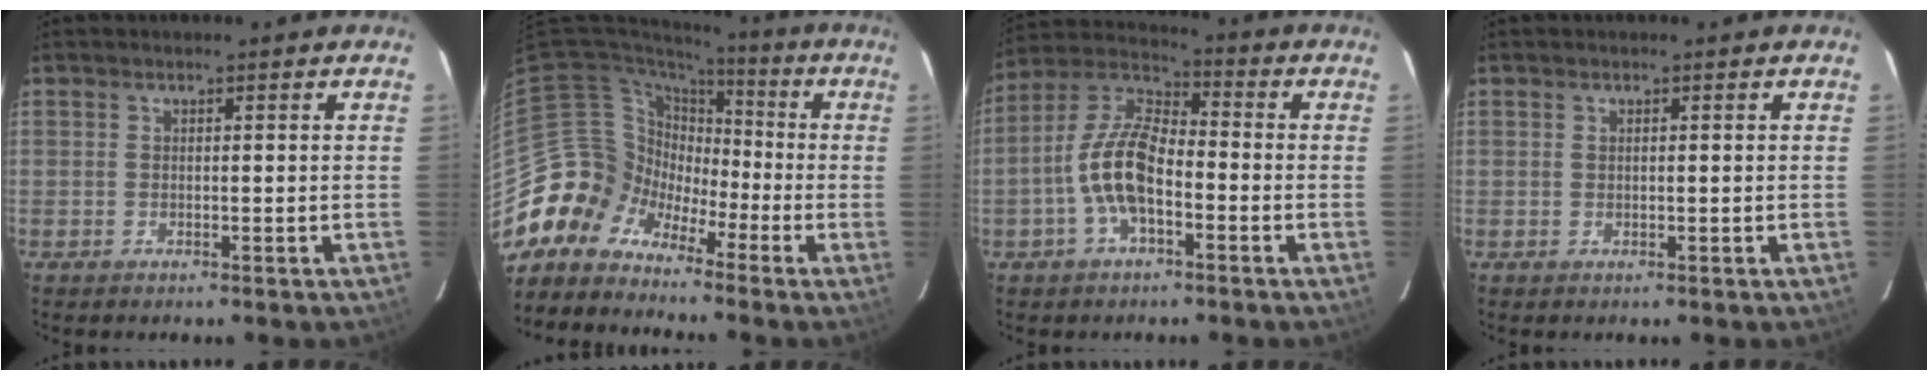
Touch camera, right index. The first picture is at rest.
{"total": 8.5, "force": [-5.4, 6.6, -0.7], "torque": [0.003, 0.048, -0.127]}
{"total": 11.5, "force": [-3.4, 5.0, 9.7], "torque": [-0.208, 0.013, -0.068]}
{"total": 0.0}